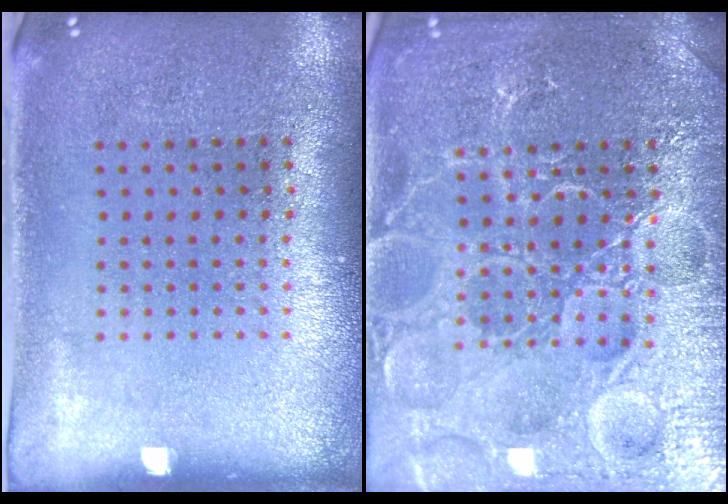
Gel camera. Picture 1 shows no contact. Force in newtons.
{"total": 7.4, "press": 7.3, "slide": 1.0}